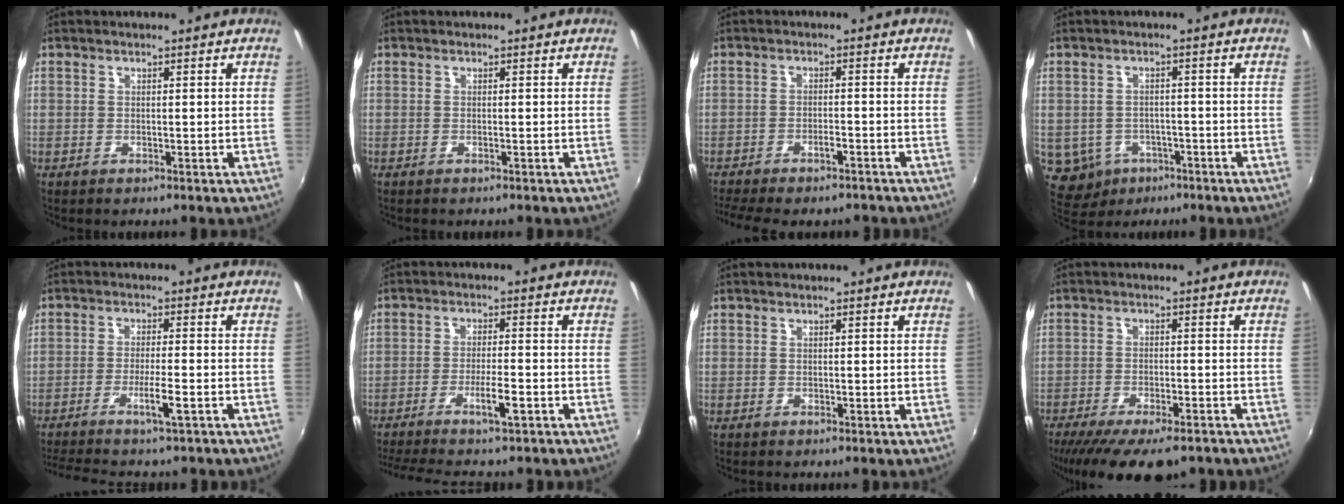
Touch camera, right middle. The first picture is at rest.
{"total": 0.8, "force": [0.5, -0.5, -0.2], "torque": [0.011, 0.002, 0.007]}
{"total": 6.9, "force": [-5.9, 1.4, 3.3], "torque": [-0.078, -0.013, -0.087]}
{"total": 6.9, "force": [-2.7, 5.9, 2.1], "torque": [-0.066, -0.004, -0.024]}
{"total": 6.3, "force": [-4.8, -0.4, 4.1], "torque": [-0.085, -0.008, -0.080]}
{"total": 7.5, "force": [-5.8, 0.0, 4.8], "torque": [-0.101, -0.011, -0.096]}
{"total": 0.0}
{"total": 13.4, "force": [-10.2, 3.9, 7.8], "torque": [-0.159, -0.045, -0.156]}